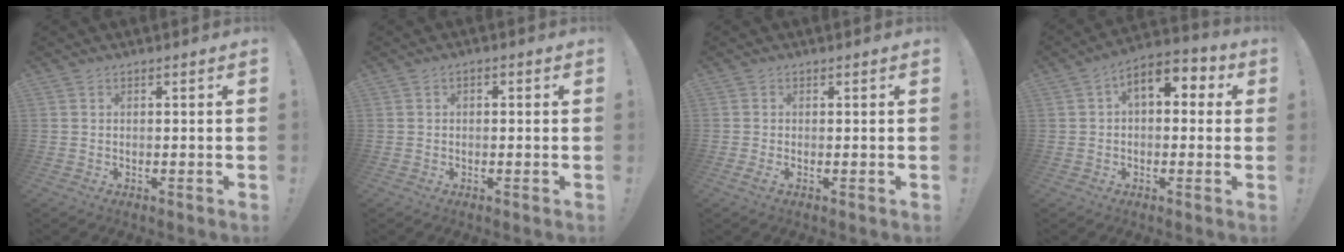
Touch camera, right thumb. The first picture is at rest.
{"total": 1.1, "force": [-0.8, 0.7, 0.5], "torque": [-0.009, 0.006, -0.014]}
{"total": 1.2, "force": [0.2, 0.6, 1.0], "torque": [-0.010, -0.003, 0.003]}
{"total": 8.6, "force": [2.6, 5.1, 6.5], "torque": [-0.095, -0.002, 0.047]}